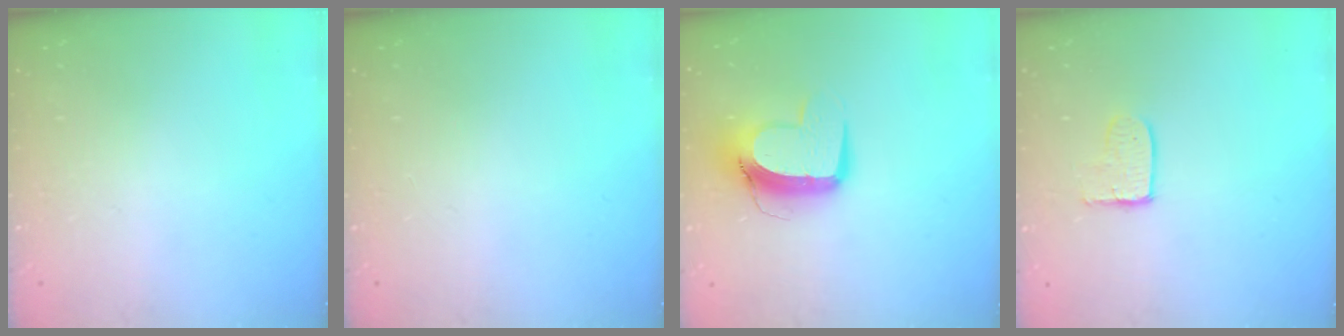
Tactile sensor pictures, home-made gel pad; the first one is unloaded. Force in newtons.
{"total": 0.0}
{"total": 11.5, "press": 11.5, "slide": 1.4}
{"total": 5.5, "press": 5.5, "slide": 0.2}